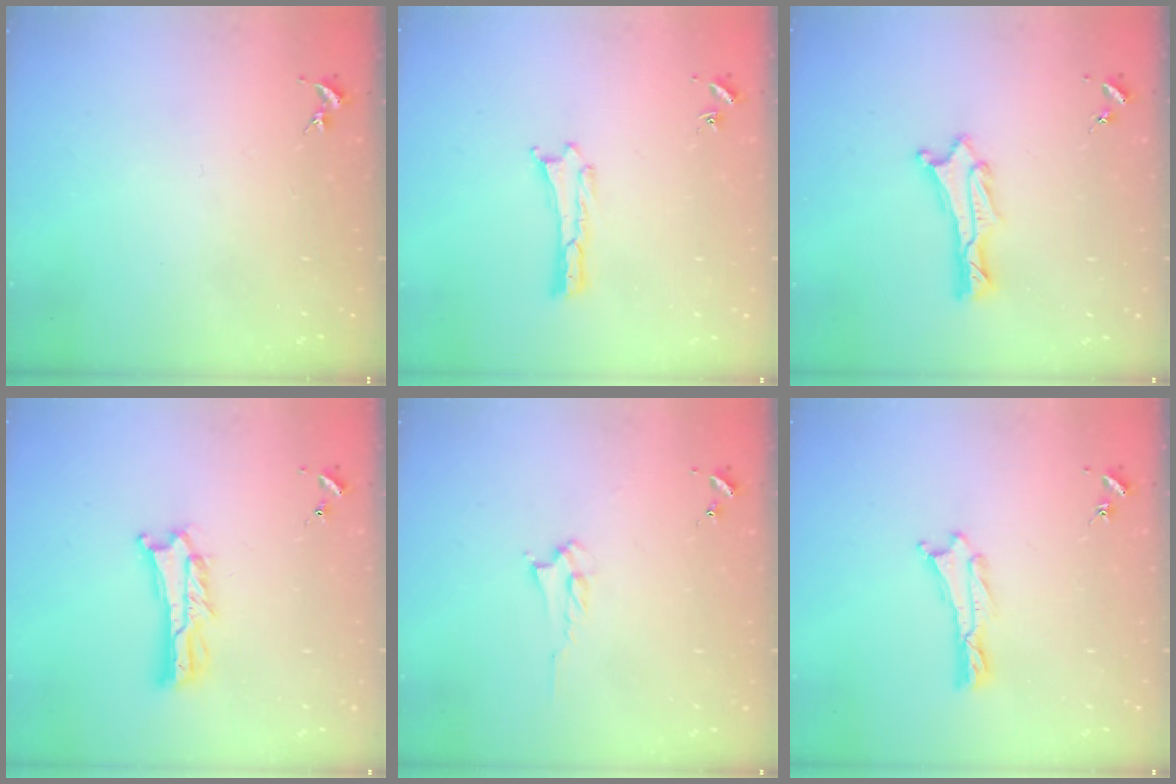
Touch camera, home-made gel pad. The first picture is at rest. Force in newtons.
{"total": 0.0}
{"total": 0.9, "press": 0.8, "slide": 0.1}
{"total": 3.1, "press": 3.1, "slide": 0.4}
{"total": 2.0, "press": 1.9, "slide": 0.3}
{"total": 0.0}